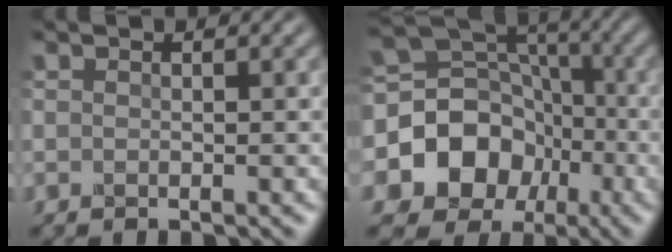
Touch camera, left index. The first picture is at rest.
{"total": 9.4, "force": [-2.3, 8.3, 3.7], "torque": [-0.066, 0.012, -0.064]}